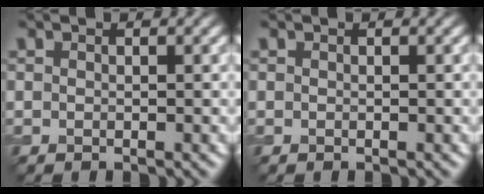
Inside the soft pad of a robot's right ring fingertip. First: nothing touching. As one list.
[{"total": 0.0}]